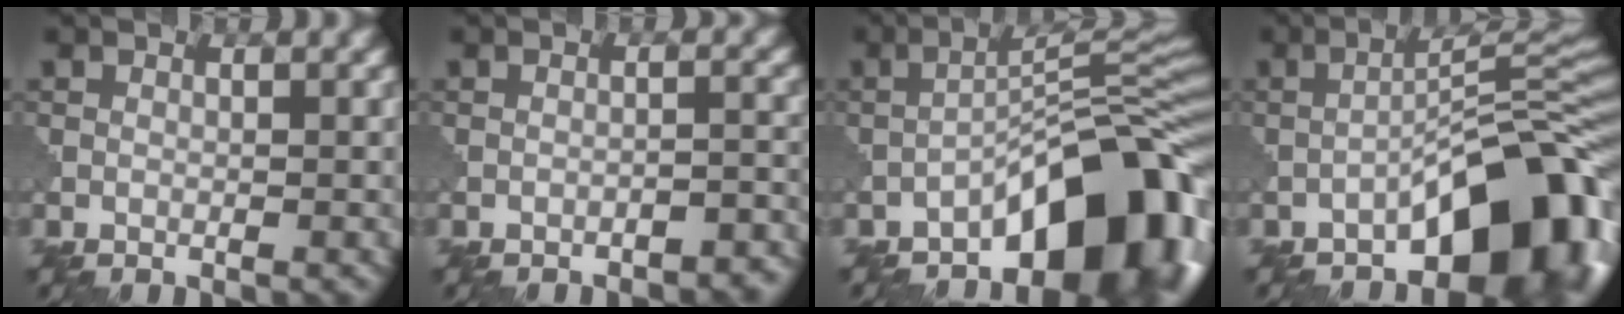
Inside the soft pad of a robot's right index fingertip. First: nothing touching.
{"total": 2.4, "force": [-2.1, 0.4, 1.1], "torque": [-0.011, 0.006, -0.029]}
{"total": 11.4, "force": [-6.3, 4.2, 8.6], "torque": [-0.096, 0.014, -0.110]}
{"total": 10.2, "force": [-5.3, 3.5, 8.0], "torque": [-0.093, 0.019, -0.091]}